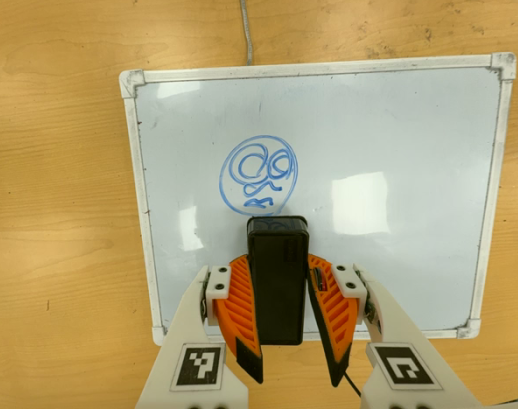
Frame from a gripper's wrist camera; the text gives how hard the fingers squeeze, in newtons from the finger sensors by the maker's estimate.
{"total": 9.3, "left": 7.5, "right": 11.2}